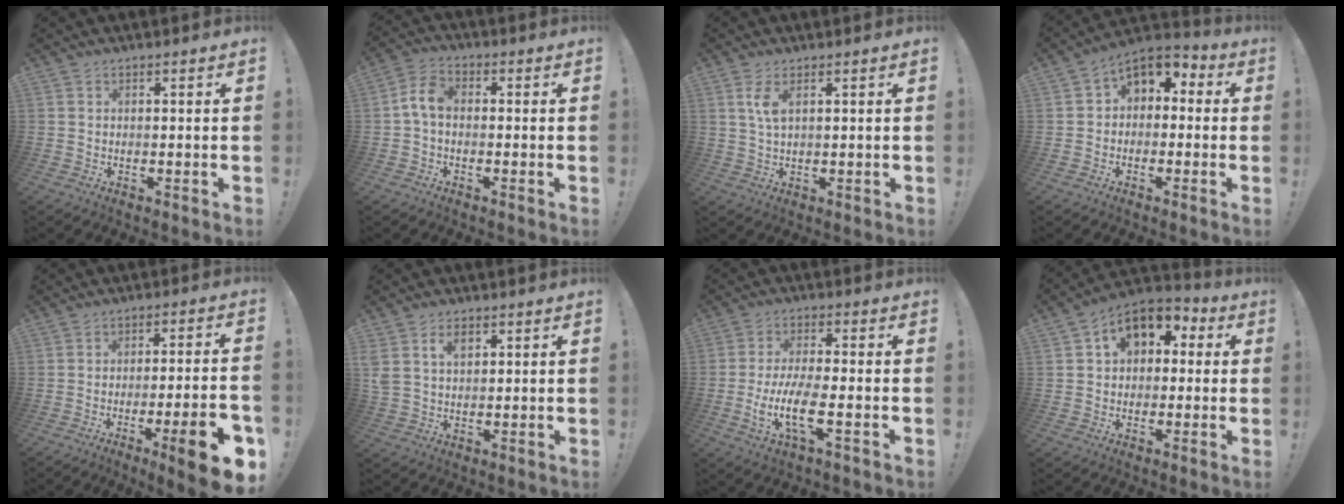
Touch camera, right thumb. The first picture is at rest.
{"total": 6.6, "force": [-0.5, 4.0, 5.3], "torque": [-0.103, 0.014, -0.006]}
{"total": 4.0, "force": [1.6, 1.3, 3.4], "torque": [-0.059, -0.006, 0.025]}
{"total": 6.6, "force": [1.6, 5.1, 3.8], "torque": [-0.052, -0.002, 0.036]}
{"total": 13.1, "force": [-6.1, 1.8, 11.5], "torque": [-0.148, 0.023, -0.085]}
{"total": 5.6, "force": [2.6, 3.6, 3.3], "torque": [-0.069, -0.004, 0.047]}
{"total": 11.2, "force": [-3.0, 2.9, 10.4], "torque": [-0.214, -0.009, -0.057]}
{"total": 10.6, "force": [4.1, 7.6, 6.2], "torque": [-0.084, -0.009, 0.078]}